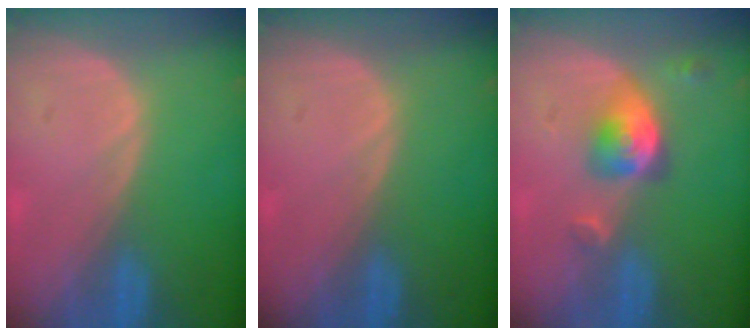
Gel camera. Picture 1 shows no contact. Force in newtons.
{"total": 0.0}
{"total": 5.2, "press": 4.7, "slide": 2.2}